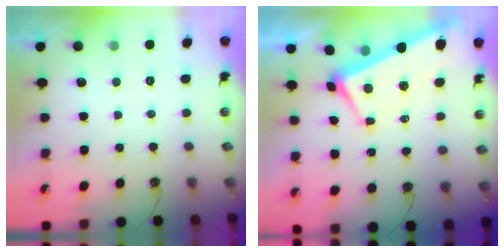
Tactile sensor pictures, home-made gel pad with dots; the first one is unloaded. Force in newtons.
{"total": 1.7, "press": 1.5, "slide": 0.8}